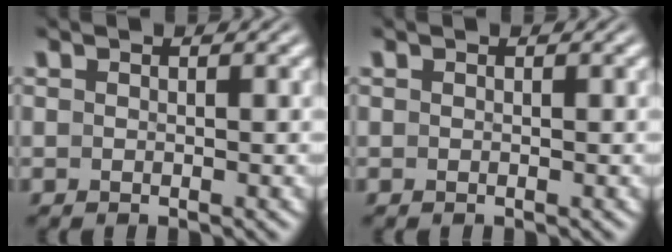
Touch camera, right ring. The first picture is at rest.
{"total": 0.0}